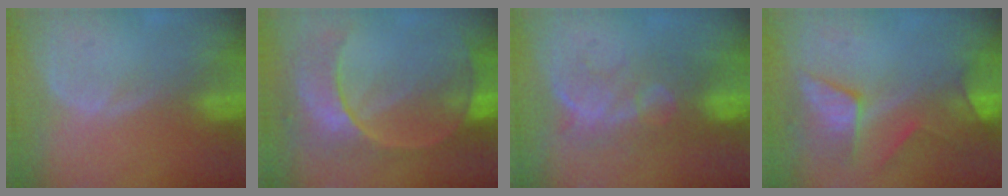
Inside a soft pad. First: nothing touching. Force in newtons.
{"total": 9.4, "press": 8.5, "slide": 4.0}
{"total": 8.0, "press": 7.8, "slide": 1.7}
{"total": 7.5, "press": 7.0, "slide": 2.6}